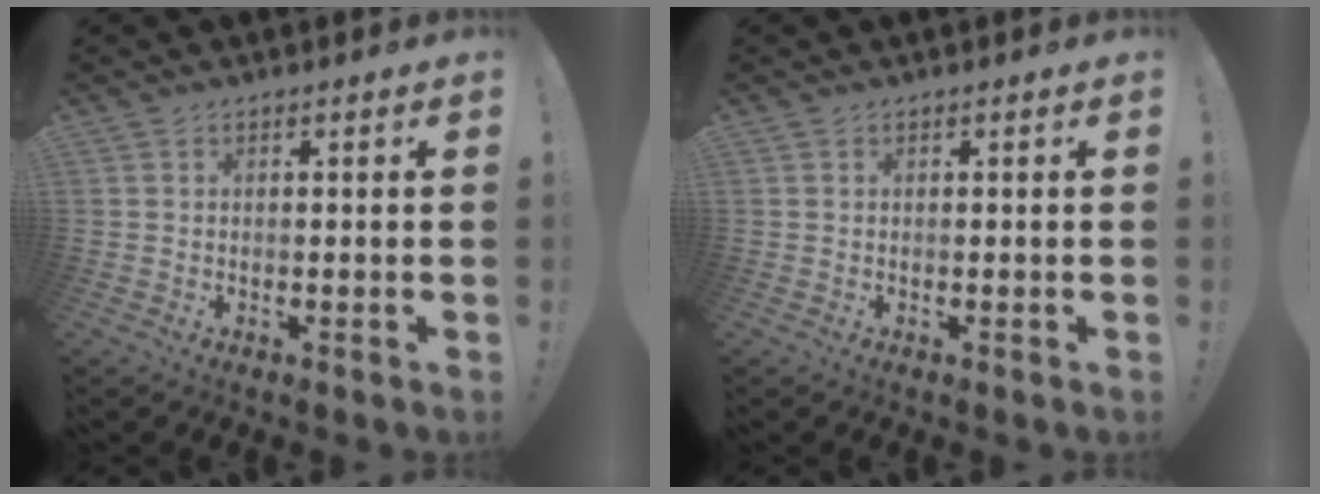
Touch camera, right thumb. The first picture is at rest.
{"total": 0.0}